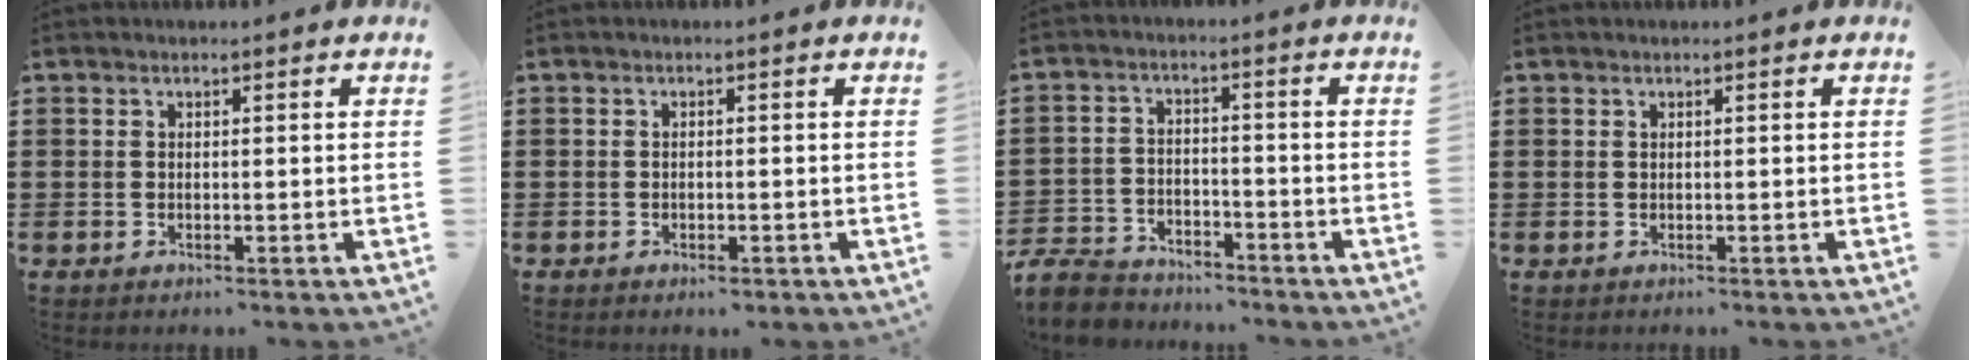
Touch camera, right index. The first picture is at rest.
{"total": 0.8, "force": [-0.7, 0.3, 0.4], "torque": [-0.012, -0.004, -0.012]}
{"total": 5.5, "force": [-5.3, 1.5, 0.7], "torque": [-0.029, 0.006, -0.109]}
{"total": 0.0}